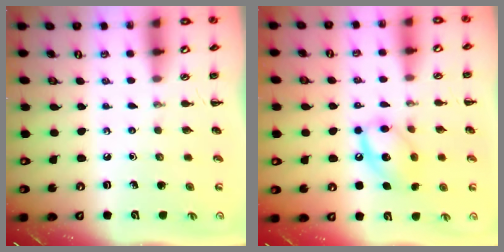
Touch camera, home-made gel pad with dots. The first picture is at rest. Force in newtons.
{"total": 13.2, "press": 13.1, "slide": 1.9}